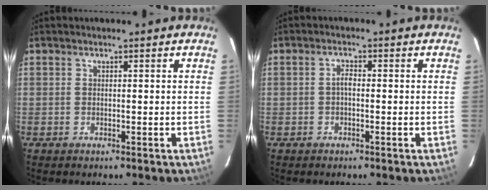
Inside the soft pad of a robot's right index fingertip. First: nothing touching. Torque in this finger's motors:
{"motor_torque": [0.62, -0.08, 0.18, 0.05]}